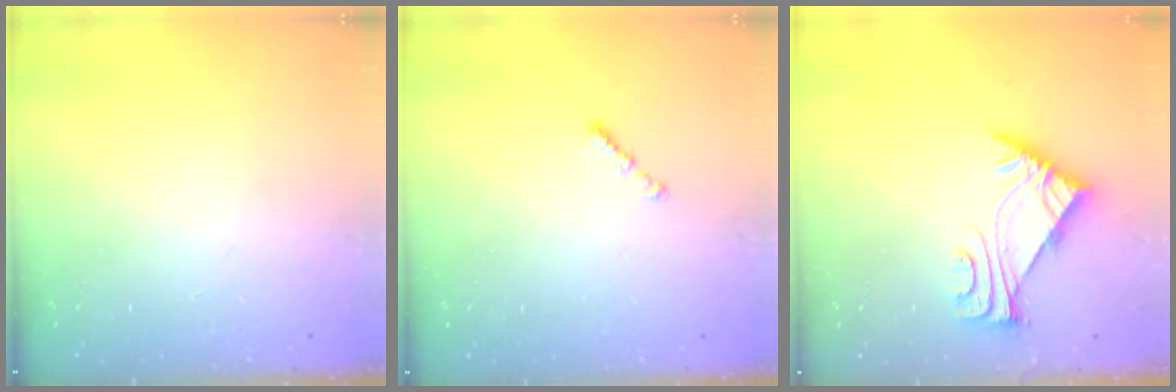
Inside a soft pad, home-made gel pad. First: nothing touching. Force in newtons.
{"total": 1.0, "press": 0.9, "slide": 0.5}
{"total": 5.4, "press": 5.3, "slide": 1.1}